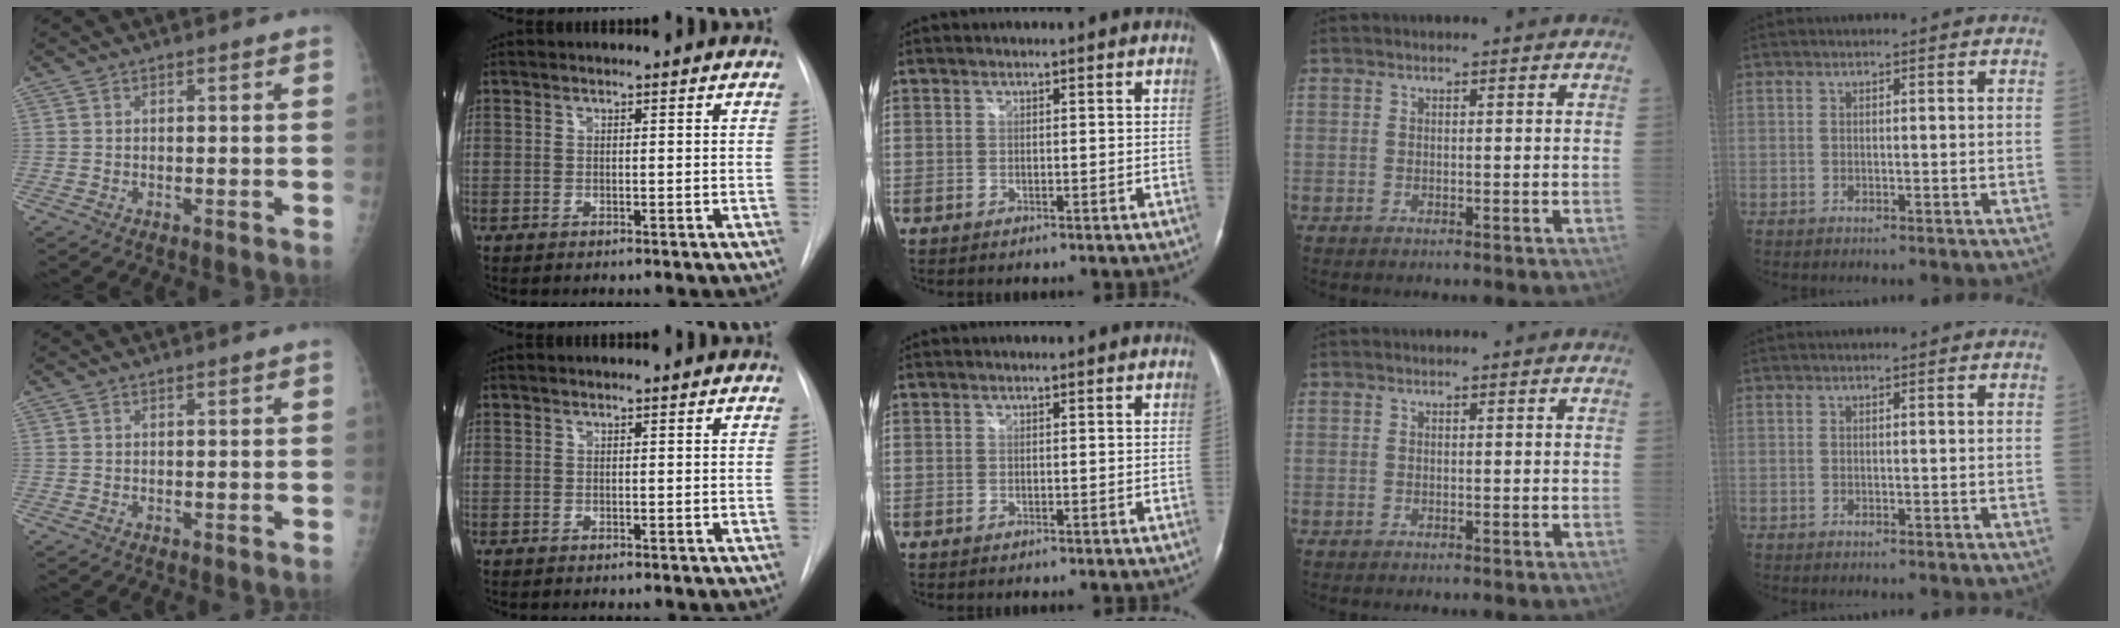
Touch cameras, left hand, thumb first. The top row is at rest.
{}